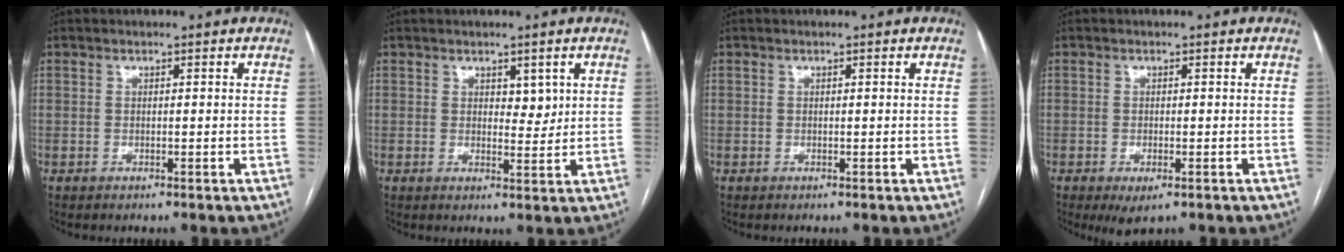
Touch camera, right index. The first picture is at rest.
{"total": 2.7, "force": [1.2, 1.5, 1.9], "torque": [-0.022, -0.006, 0.018]}
{"total": 0.0}
{"total": 3.1, "force": [-1.6, 1.1, 2.5], "torque": [-0.036, -0.005, -0.017]}